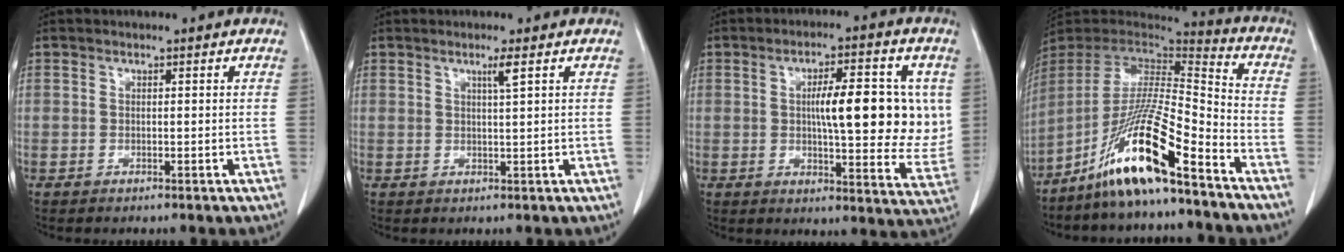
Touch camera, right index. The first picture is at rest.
{"total": 1.8, "force": [0.9, -0.5, 1.5], "torque": [-0.030, -0.005, 0.018]}
{"total": 15.3, "force": [2.4, 4.0, 14.6], "torque": [-0.195, 0.010, 0.038]}
{"total": 16.2, "force": [-10.6, 0.6, 12.2], "torque": [-0.239, -0.014, -0.198]}